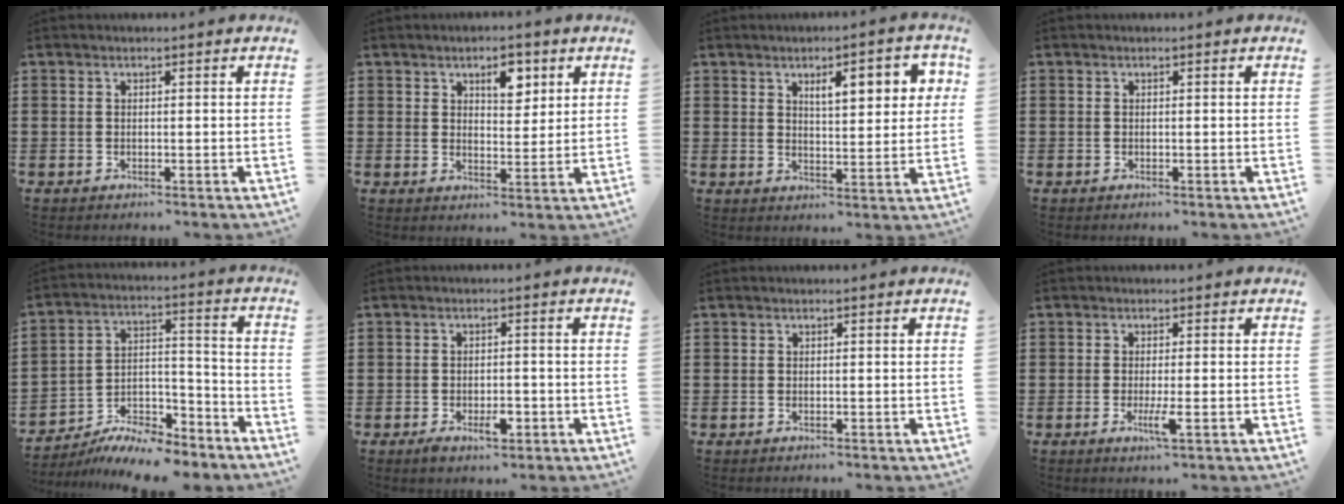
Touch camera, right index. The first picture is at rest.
{"total": 4.9, "force": [2.8, 2.4, 3.2], "torque": [-0.047, 0.002, 0.042]}
{"total": 6.0, "force": [2.6, 2.0, 5.0], "torque": [-0.071, -0.004, 0.036]}
{"total": 0.0}
{"total": 9.5, "force": [-8.7, 2.5, 3.0], "torque": [-0.036, 0.034, -0.163]}
{"total": 3.5, "force": [-1.6, 1.5, 2.7], "torque": [-0.044, 0.002, -0.027]}
{"total": 0.0}
{"total": 3.5, "force": [-1.3, 0.3, 3.3], "torque": [-0.069, -0.014, -0.025]}